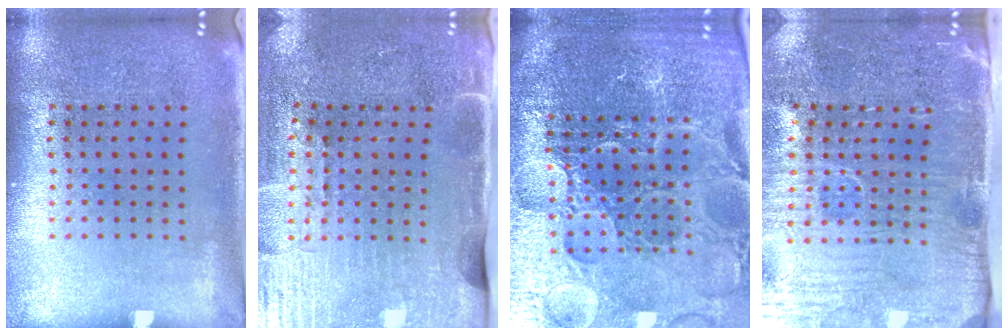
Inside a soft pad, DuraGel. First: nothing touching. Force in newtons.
{"total": 4.5, "press": 3.7, "slide": 2.5}
{"total": 5.8, "press": 5.3, "slide": 2.3}
{"total": 5.1, "press": 4.4, "slide": 2.7}